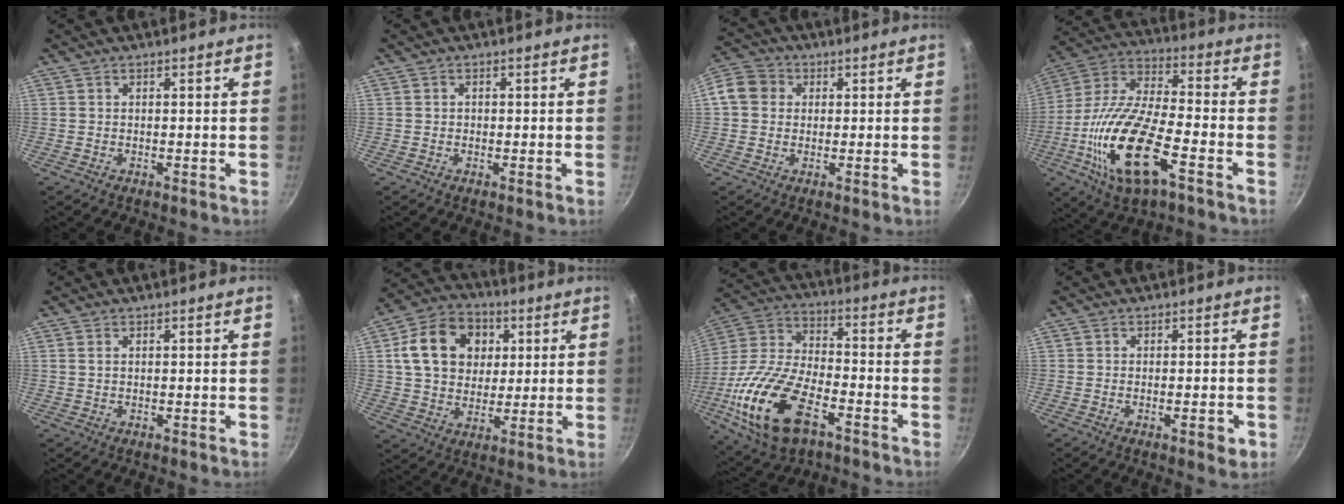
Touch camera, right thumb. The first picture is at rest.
{"total": 0.9, "force": [0.1, 0.8, 0.3], "torque": [-0.002, 0.003, 0.000]}
{"total": 8.0, "force": [1.2, 7.0, 3.6], "torque": [-0.046, 0.018, 0.004]}
{"total": 21.2, "force": [-7.8, 8.1, 18.0], "torque": [-0.350, 0.023, -0.160]}
{"total": 0.9, "force": [0.3, 0.5, 0.6], "torque": [-0.012, 0.001, 0.006]}
{"total": 16.2, "force": [4.2, 12.7, 9.1], "torque": [-0.130, 0.009, 0.063]}
{"total": 21.9, "force": [-8.8, 11.4, 16.6], "torque": [-0.328, 0.029, -0.172]}
{"total": 3.6, "force": [-1.5, 1.0, 3.1], "torque": [-0.038, 0.002, -0.022]}